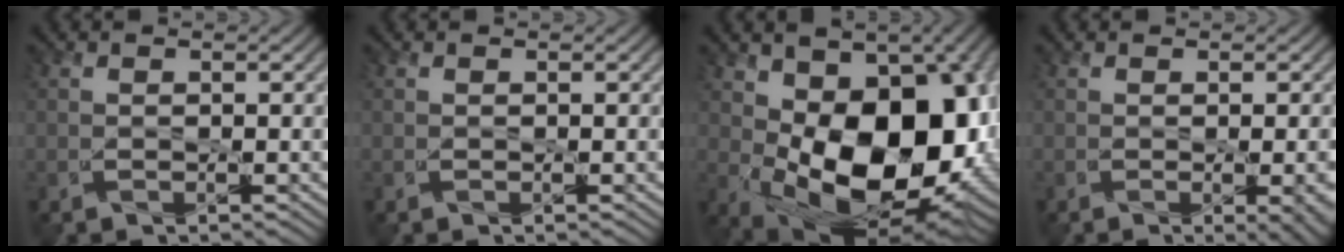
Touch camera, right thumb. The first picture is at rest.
{"total": 0.0}
{"total": 17.3, "force": [0.5, 10.3, 13.9], "torque": [-0.208, -0.035, 0.021]}
{"total": 4.1, "force": [-1.0, 0.9, 3.9], "torque": [-0.049, -0.003, -0.003]}